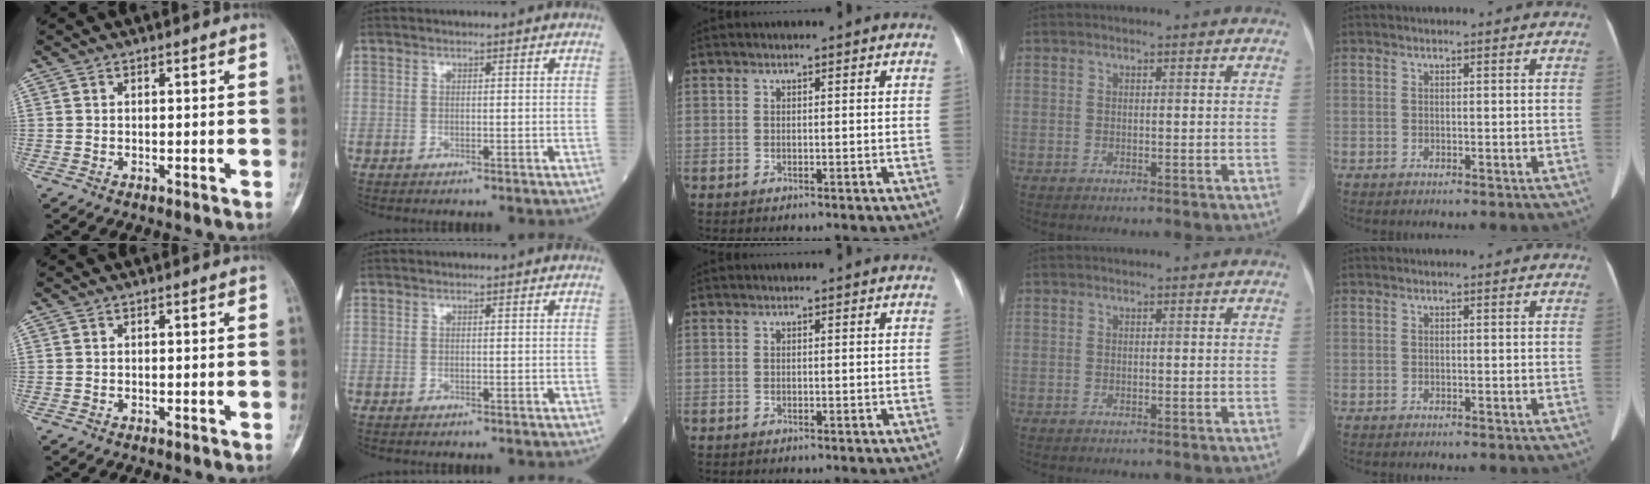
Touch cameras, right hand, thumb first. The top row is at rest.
{}